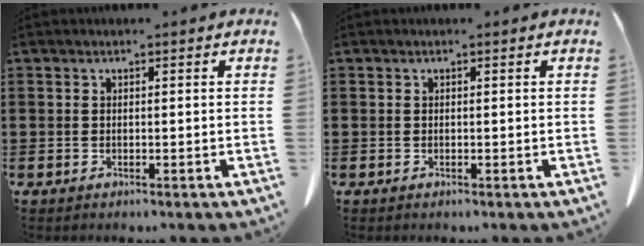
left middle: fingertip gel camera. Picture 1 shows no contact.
{"total": 0.0}